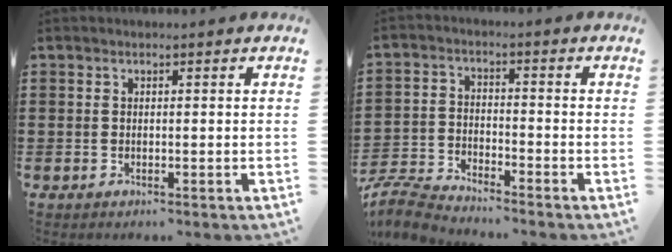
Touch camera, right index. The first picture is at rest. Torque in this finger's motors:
{"motor_torque": [-2.14, 0.00, -1.05, -0.21]}